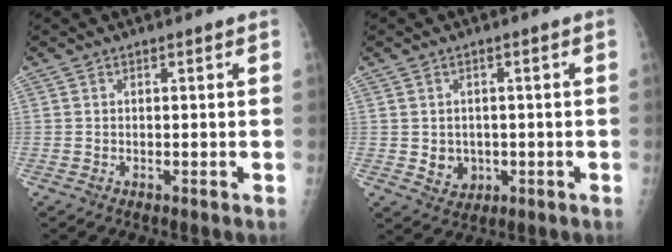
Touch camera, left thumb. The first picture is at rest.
{"total": 3.8, "force": [-0.3, 3.4, 1.8], "torque": [-0.013, -0.001, 0.007]}